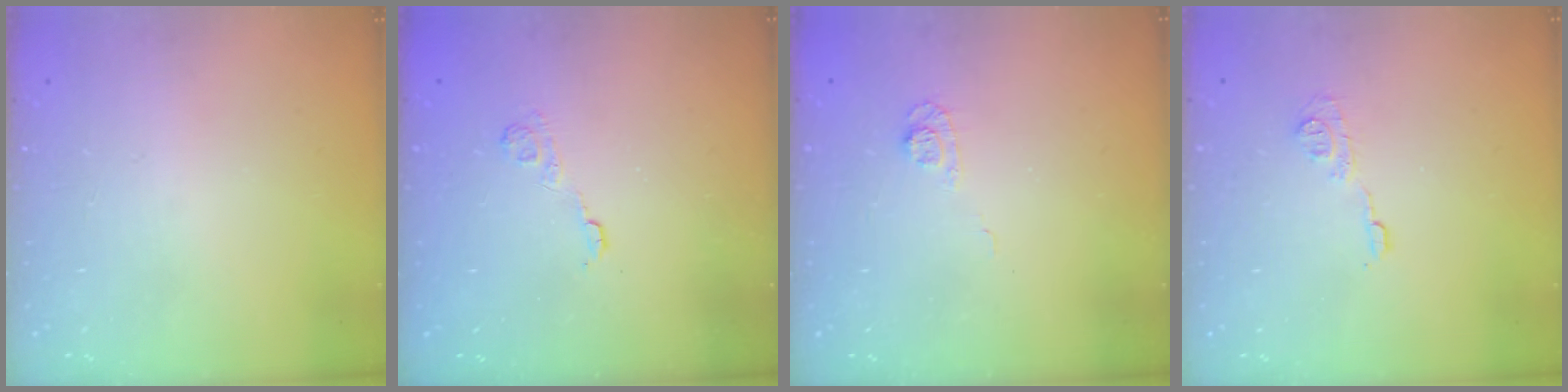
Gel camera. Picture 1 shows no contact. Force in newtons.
{"total": 3.7, "press": 3.4, "slide": 1.4}
{"total": 5.5, "press": 5.4, "slide": 1.2}
{"total": 6.0, "press": 6.0, "slide": 0.2}